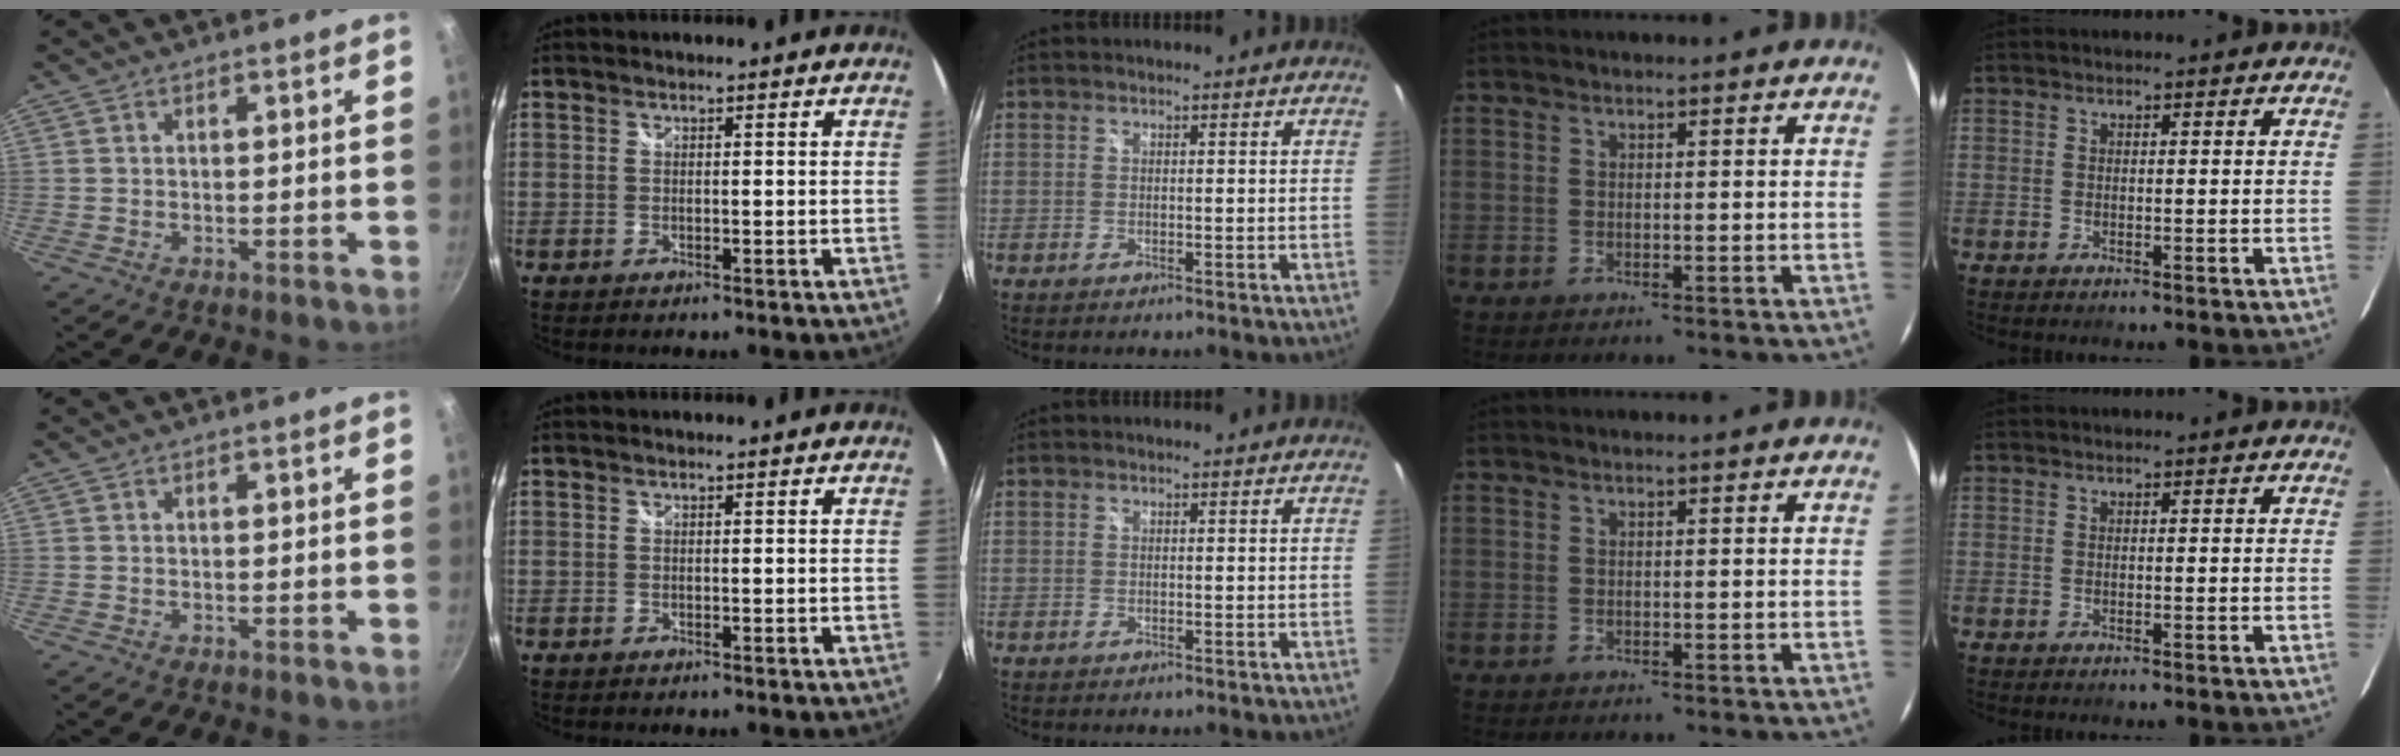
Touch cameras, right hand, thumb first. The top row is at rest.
{}